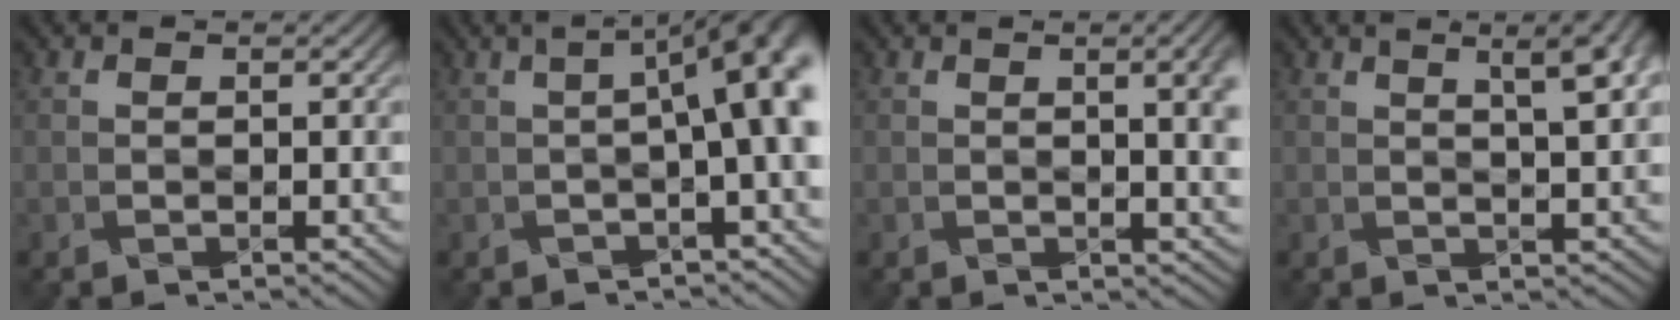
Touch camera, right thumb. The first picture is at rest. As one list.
[{"total": 10.3, "force": [-0.1, 2.8, 9.9], "torque": [-0.096, 0.021, -0.009]}, {"total": 7.4, "force": [1.0, 2.2, 7.0], "torque": [-0.066, 0.014, 0.009]}, {"total": 7.4, "force": [3.0, 1.9, 6.5], "torque": [-0.061, 0.029, 0.032]}]